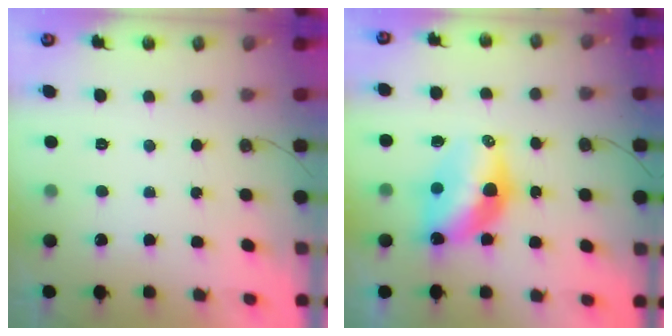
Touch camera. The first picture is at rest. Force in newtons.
{"total": 11.3, "press": 11.3, "slide": 1.0}